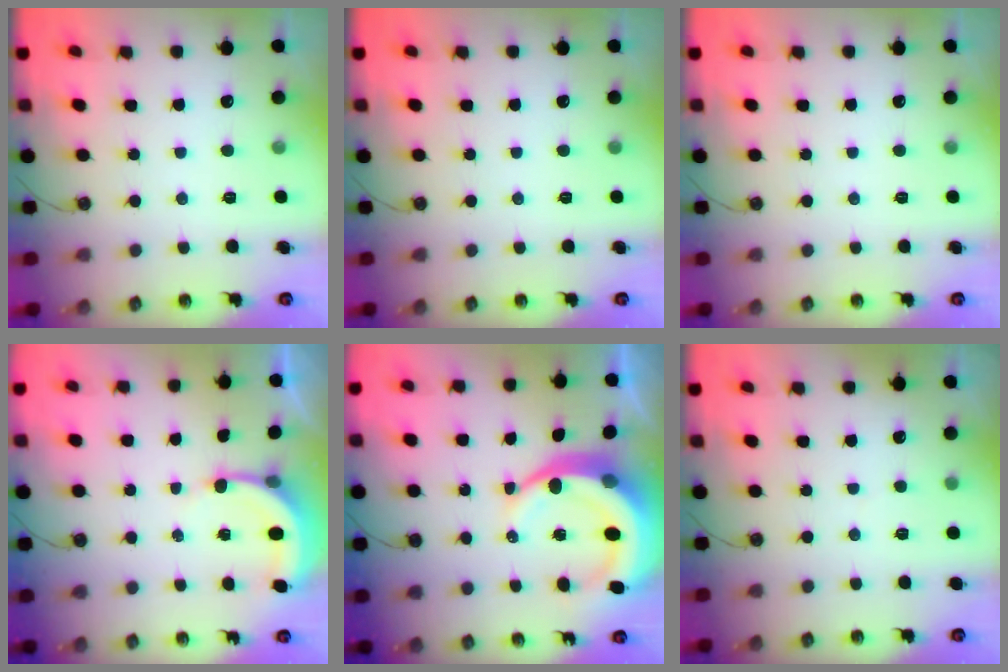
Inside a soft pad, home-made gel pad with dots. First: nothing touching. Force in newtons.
{"total": 0.0}
{"total": 0.0}
{"total": 5.0, "press": 5.0, "slide": 0.3}
{"total": 11.9, "press": 11.8, "slide": 1.6}
{"total": 1.2, "press": 1.2, "slide": 0.1}